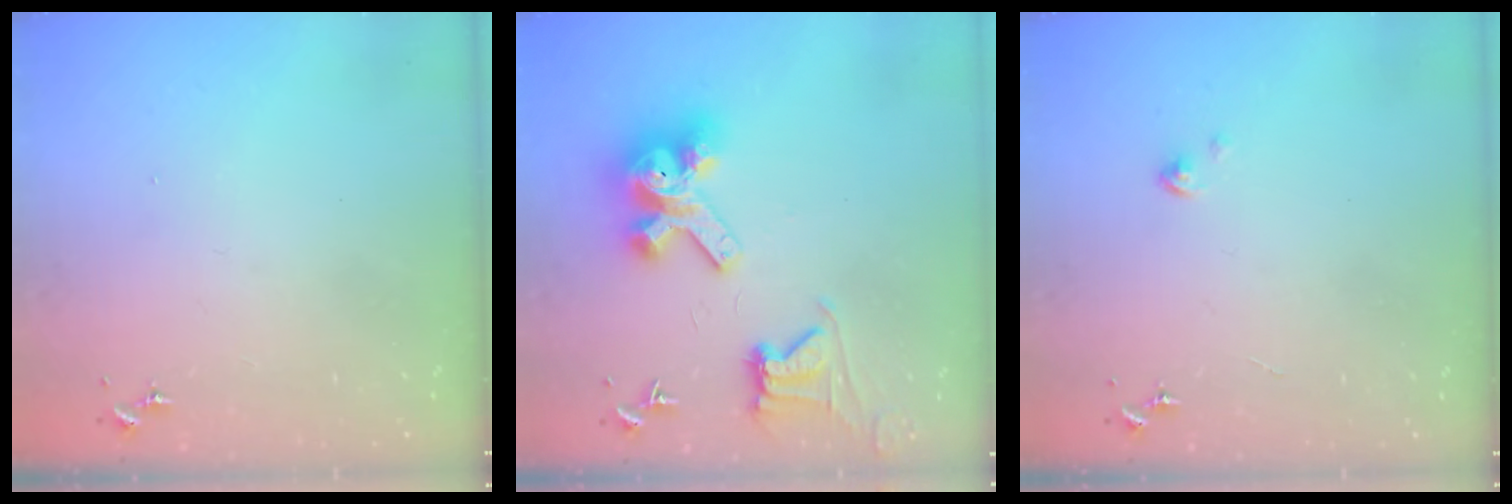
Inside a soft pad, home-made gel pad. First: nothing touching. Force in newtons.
{"total": 13.5, "press": 13.4, "slide": 1.7}
{"total": 2.5, "press": 2.4, "slide": 0.2}